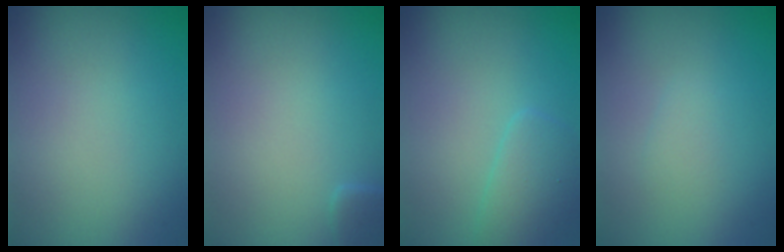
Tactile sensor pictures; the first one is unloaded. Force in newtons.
{"total": 1.0, "press": 1.0, "slide": 0.1}
{"total": 2.6, "press": 2.6, "slide": 0.1}
{"total": 0.9, "press": 0.9, "slide": 0.1}